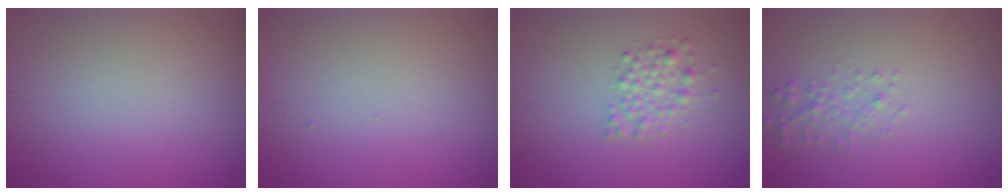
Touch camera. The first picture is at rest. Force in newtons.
{"total": 0.0}
{"total": 2.0, "press": 2.0, "slide": 0.1}
{"total": 1.4, "press": 1.4, "slide": 0.0}